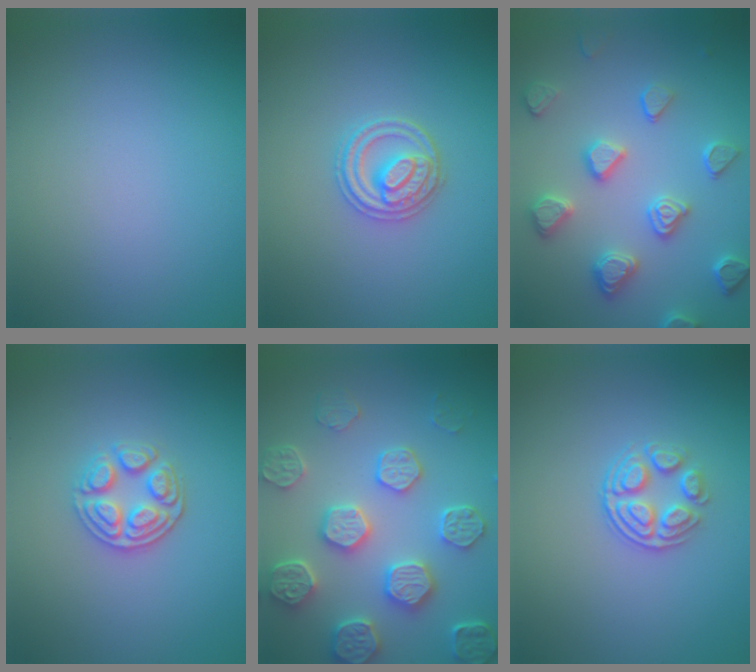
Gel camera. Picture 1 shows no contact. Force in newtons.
{"total": 2.8, "press": 2.8, "slide": 0.4}
{"total": 4.6, "press": 4.2, "slide": 2.0}
{"total": 3.4, "press": 3.0, "slide": 1.5}
{"total": 6.7, "press": 5.8, "slide": 3.4}
{"total": 3.1, "press": 2.6, "slide": 1.7}